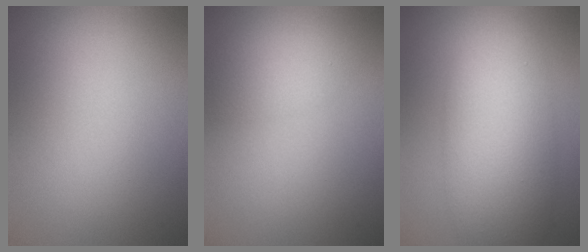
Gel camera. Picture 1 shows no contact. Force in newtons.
{"total": 2.3, "press": 2.3, "slide": 0.1}
{"total": 8.5, "press": 8.5, "slide": 0.1}